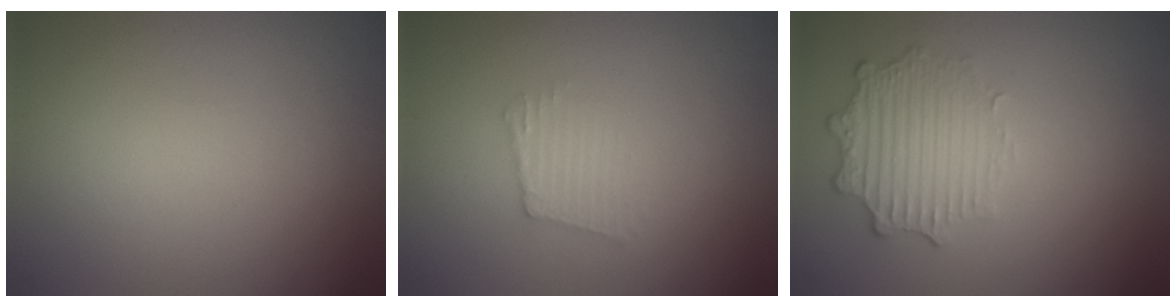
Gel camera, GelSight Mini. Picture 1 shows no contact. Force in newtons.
{"total": 1.7, "press": 1.7, "slide": 0.2}
{"total": 3.5, "press": 2.9, "slide": 2.0}